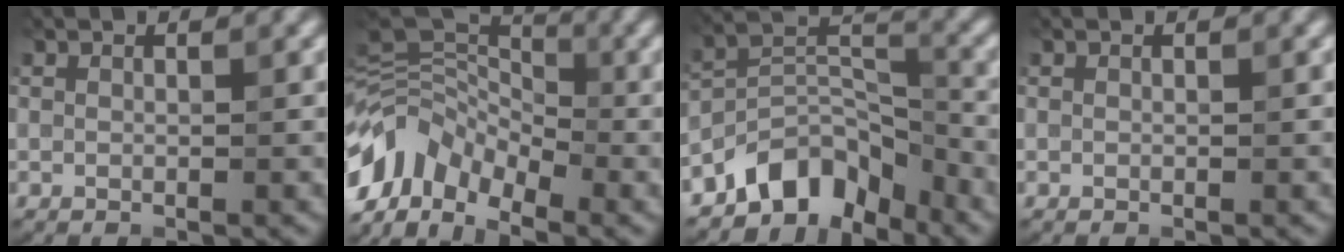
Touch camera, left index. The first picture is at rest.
{"total": 7.4, "force": [-6.3, 3.0, 2.4], "torque": [-0.075, -0.003, -0.097]}
{"total": 7.6, "force": [-7.3, 1.7, 0.5], "torque": [-0.020, -0.010, -0.104]}
{"total": 0.0}